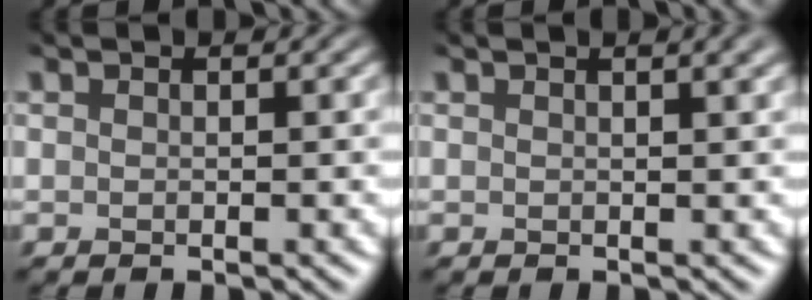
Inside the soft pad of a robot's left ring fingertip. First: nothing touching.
{"total": 4.9, "force": [2.9, 1.9, 3.4], "torque": [-0.043, 0.033, 0.024]}